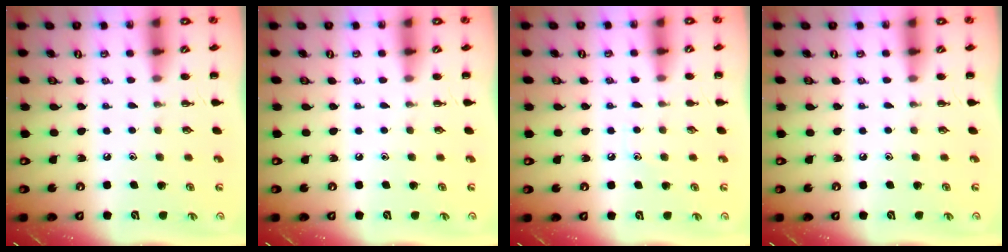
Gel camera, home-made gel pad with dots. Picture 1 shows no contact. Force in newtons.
{"total": 0.0}
{"total": 4.9, "press": 4.5, "slide": 1.7}
{"total": 0.0}